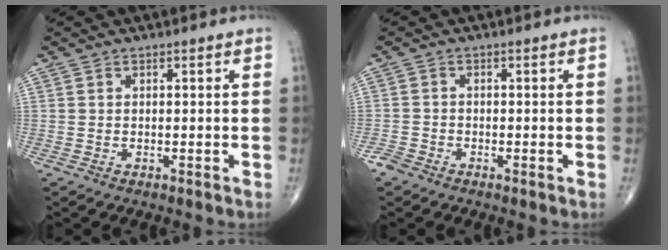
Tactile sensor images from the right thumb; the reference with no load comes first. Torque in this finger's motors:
{"motor_torque": [1.38, 1.28, 0.00, -0.19, 0.02]}